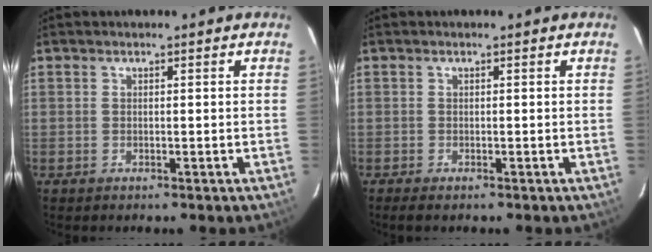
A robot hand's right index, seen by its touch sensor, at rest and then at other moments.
{"total": 1.3, "force": [-1.0, 0.4, 0.7], "torque": [-0.016, -0.006, -0.018]}